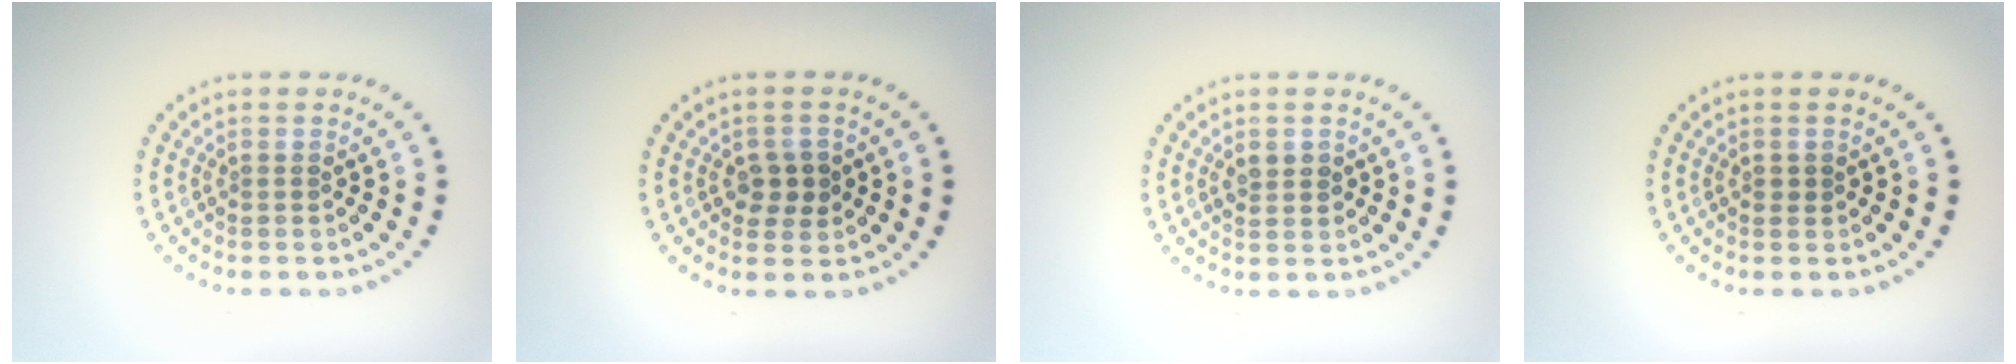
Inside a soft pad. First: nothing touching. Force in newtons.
{"total": 2.2, "press": 2.2, "slide": 0.6}
{"total": 1.5, "press": 1.5, "slide": 0.1}
{"total": 0.8, "press": 0.8, "slide": 0.1}